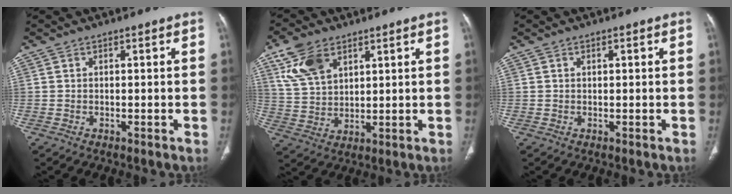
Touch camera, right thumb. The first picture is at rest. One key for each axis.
{"total": 10.0, "fx": 5.5, "fy": 6.0, "fz": 5.9, "tx": -0.104, "ty": -0.014, "tz": 0.118}
{"total": 0.6, "fx": 0.3, "fy": 0.3, "fz": 0.4, "tx": -0.007, "ty": 0.000, "tz": 0.005}